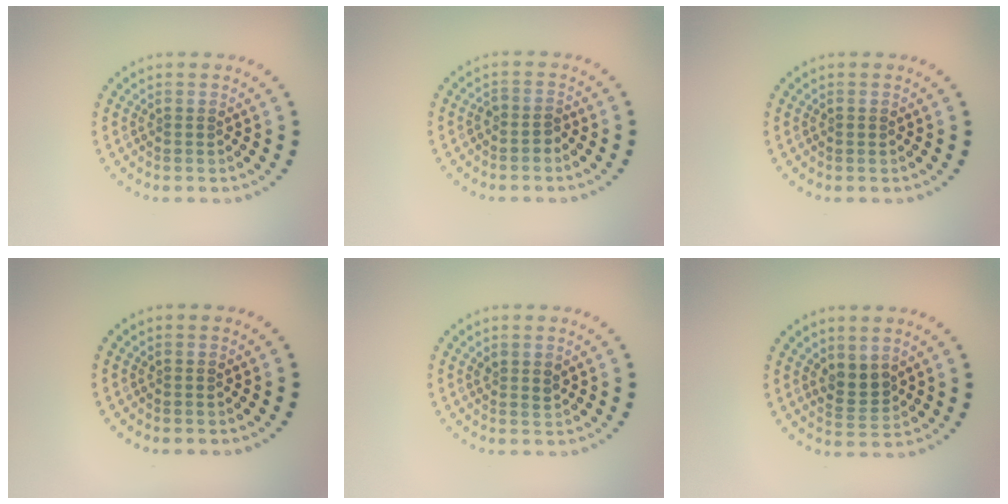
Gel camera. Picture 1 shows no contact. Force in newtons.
{"total": 1.3, "press": 1.0, "slide": 0.9}
{"total": 0.5, "press": 0.5, "slide": 0.1}
{"total": 0.0}
{"total": 1.0, "press": 0.9, "slide": 0.5}
{"total": 2.5, "press": 2.2, "slide": 1.1}